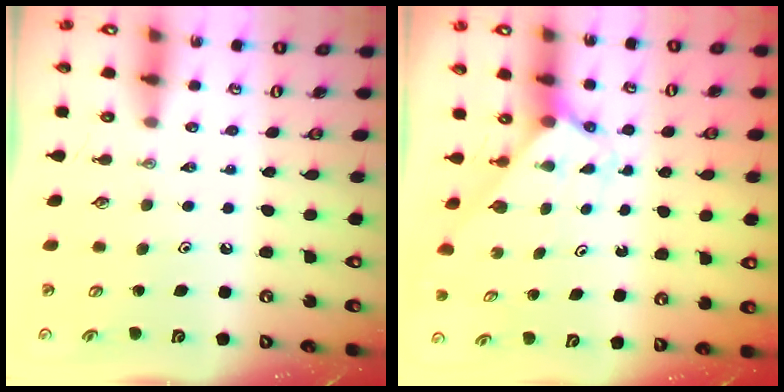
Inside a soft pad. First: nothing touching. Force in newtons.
{"total": 2.1, "press": 2.1, "slide": 0.1}